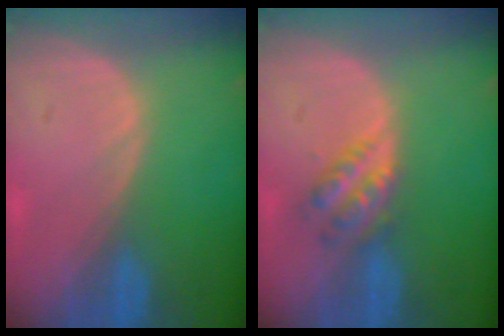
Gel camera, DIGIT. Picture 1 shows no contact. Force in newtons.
{"total": 4.6, "press": 4.1, "slide": 2.2}